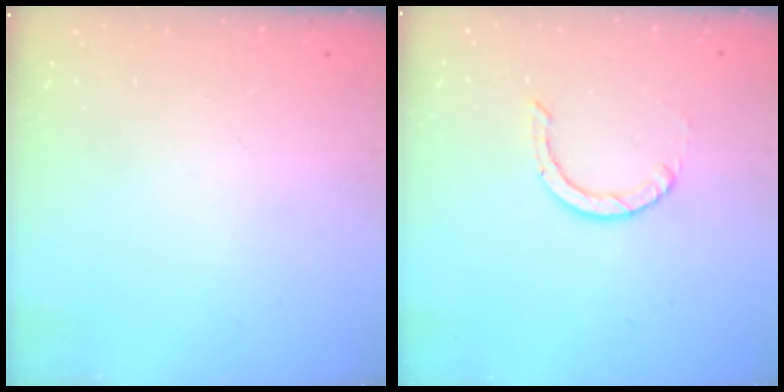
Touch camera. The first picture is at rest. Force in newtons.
{"total": 0.9, "press": 0.9, "slide": 0.1}